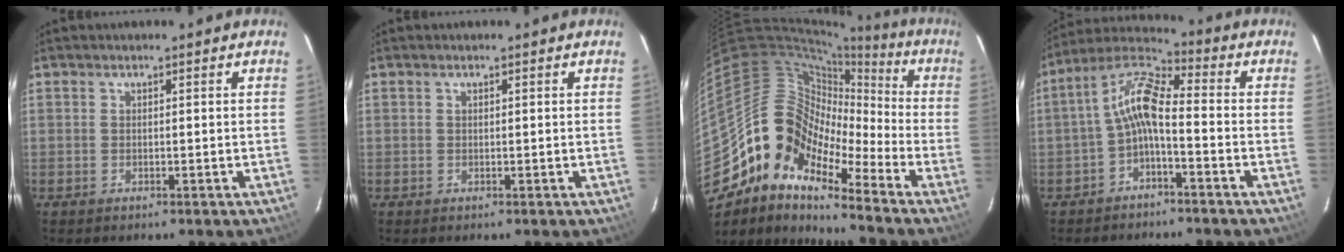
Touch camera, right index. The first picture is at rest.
{"total": 0.0}
{"total": 14.0, "force": [-9.9, 7.4, 6.7], "torque": [-0.104, 0.013, -0.218]}
{"total": 7.9, "force": [-2.4, 2.6, 7.1], "torque": [-0.163, 0.023, -0.050]}